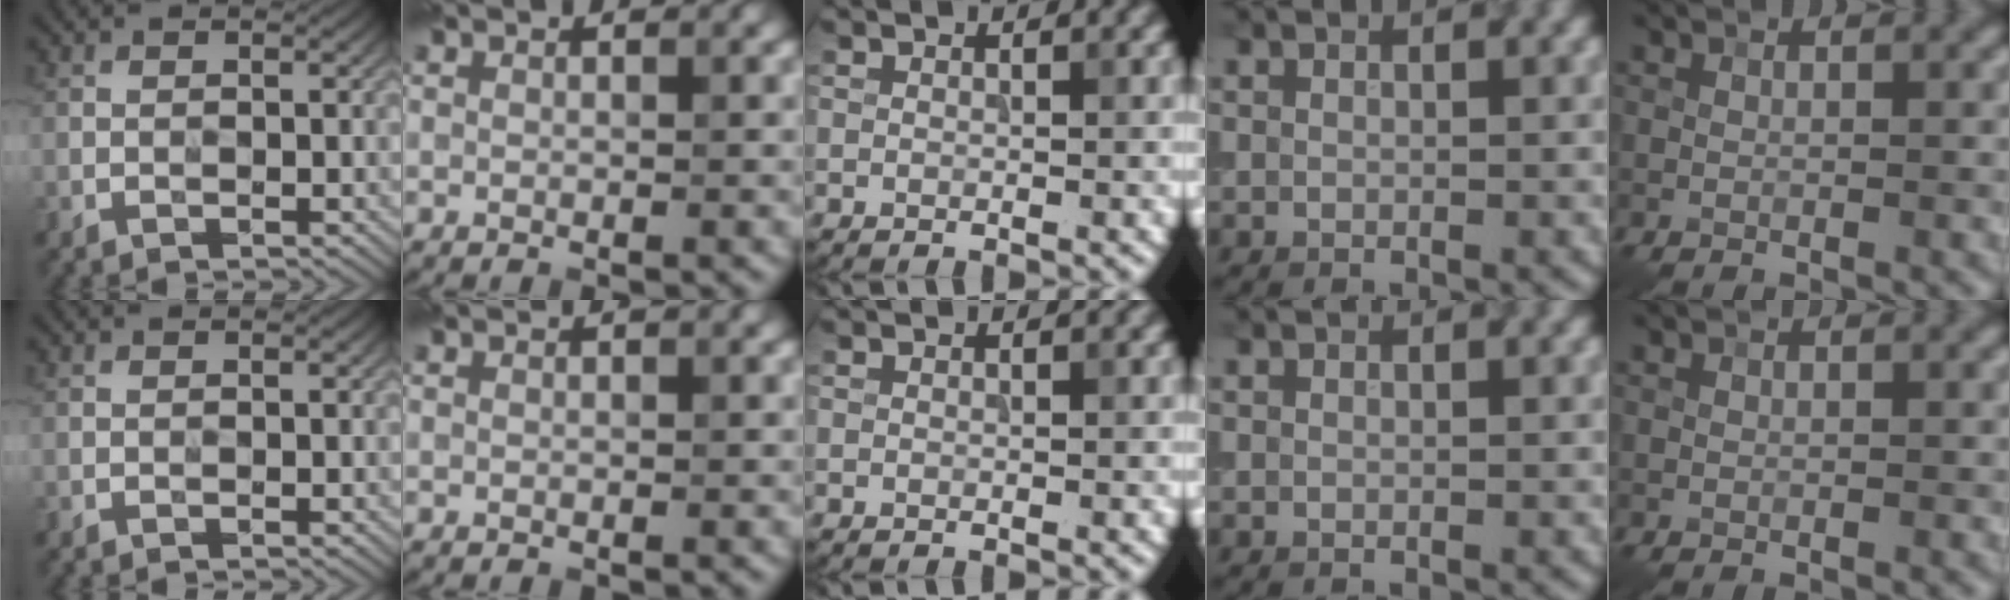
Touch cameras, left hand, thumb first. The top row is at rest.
{}